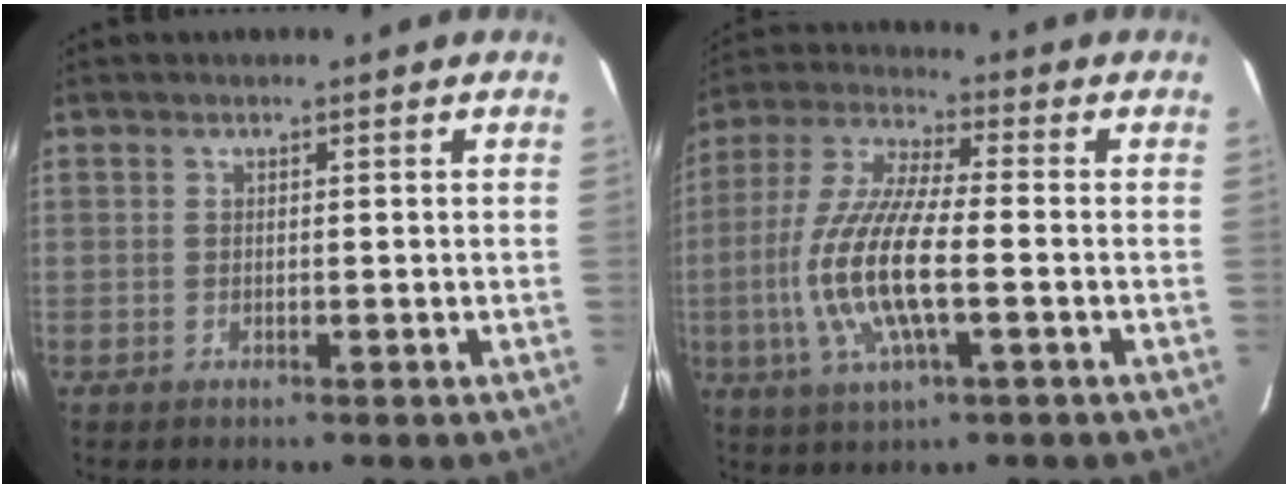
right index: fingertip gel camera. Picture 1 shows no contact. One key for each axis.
{"total": 15.1, "fx": -3.0, "fy": 4.0, "fz": 14.2, "tx": -0.295, "ty": -0.007, "tz": -0.060}